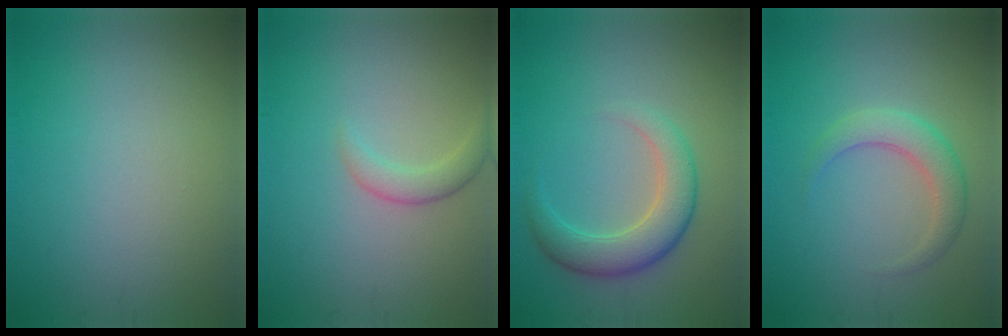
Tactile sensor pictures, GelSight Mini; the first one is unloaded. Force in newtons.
{"total": 1.9, "press": 1.9, "slide": 0.0}
{"total": 4.5, "press": 4.5, "slide": 0.2}
{"total": 2.8, "press": 2.8, "slide": 0.2}